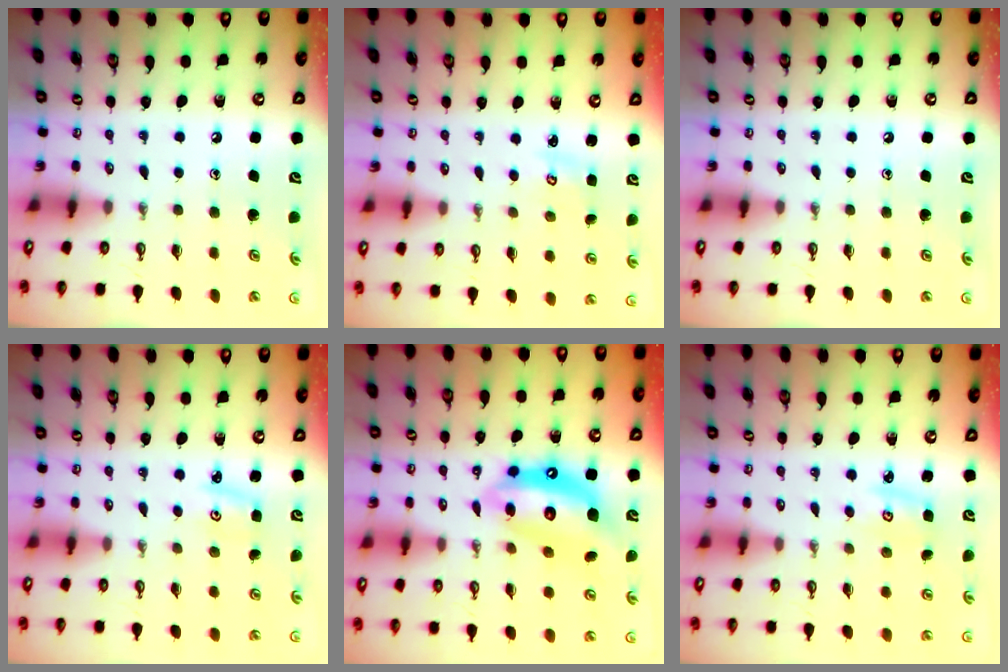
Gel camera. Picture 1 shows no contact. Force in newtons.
{"total": 2.2, "press": 2.2, "slide": 0.3}
{"total": 0.0}
{"total": 2.9, "press": 2.9, "slide": 0.3}
{"total": 15.1, "press": 15.0, "slide": 1.7}
{"total": 2.3, "press": 2.3, "slide": 0.2}